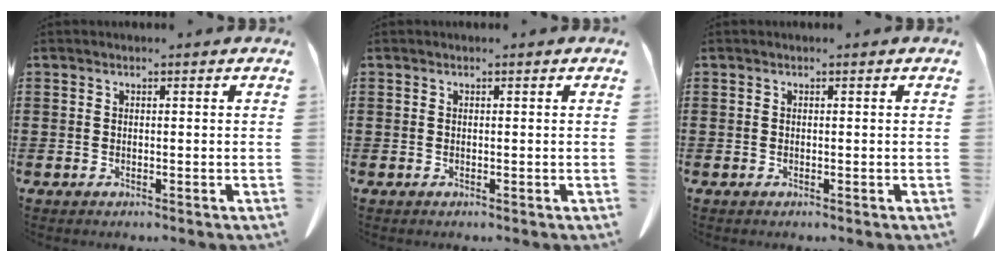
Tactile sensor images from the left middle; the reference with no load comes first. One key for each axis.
{"total": 0.0}
{"total": 0.0}